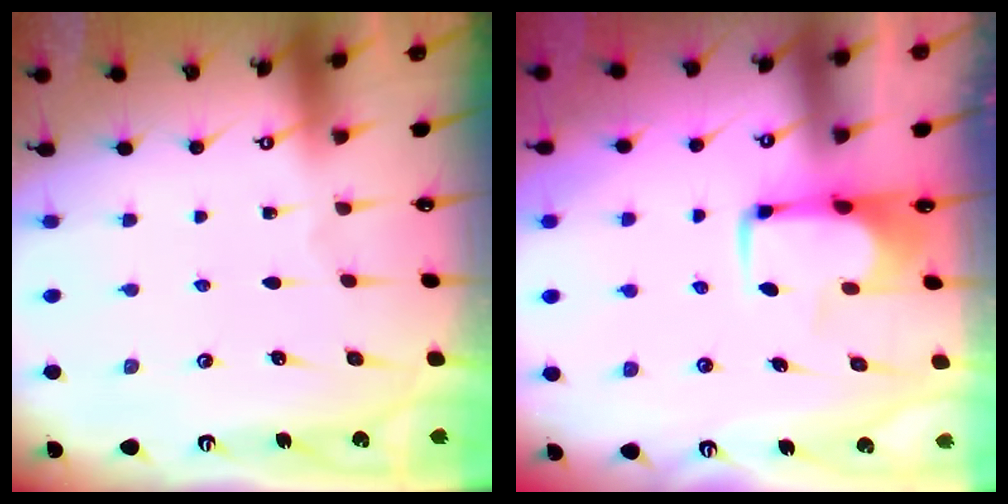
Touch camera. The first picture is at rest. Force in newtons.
{"total": 1.8, "press": 1.7, "slide": 0.4}